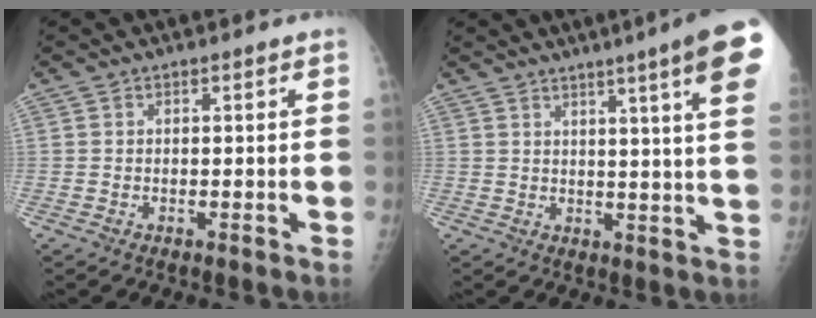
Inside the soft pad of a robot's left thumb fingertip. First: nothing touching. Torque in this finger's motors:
{"motor_torque": [2.48, 2.52, 1.76, -0.82, 0.19]}